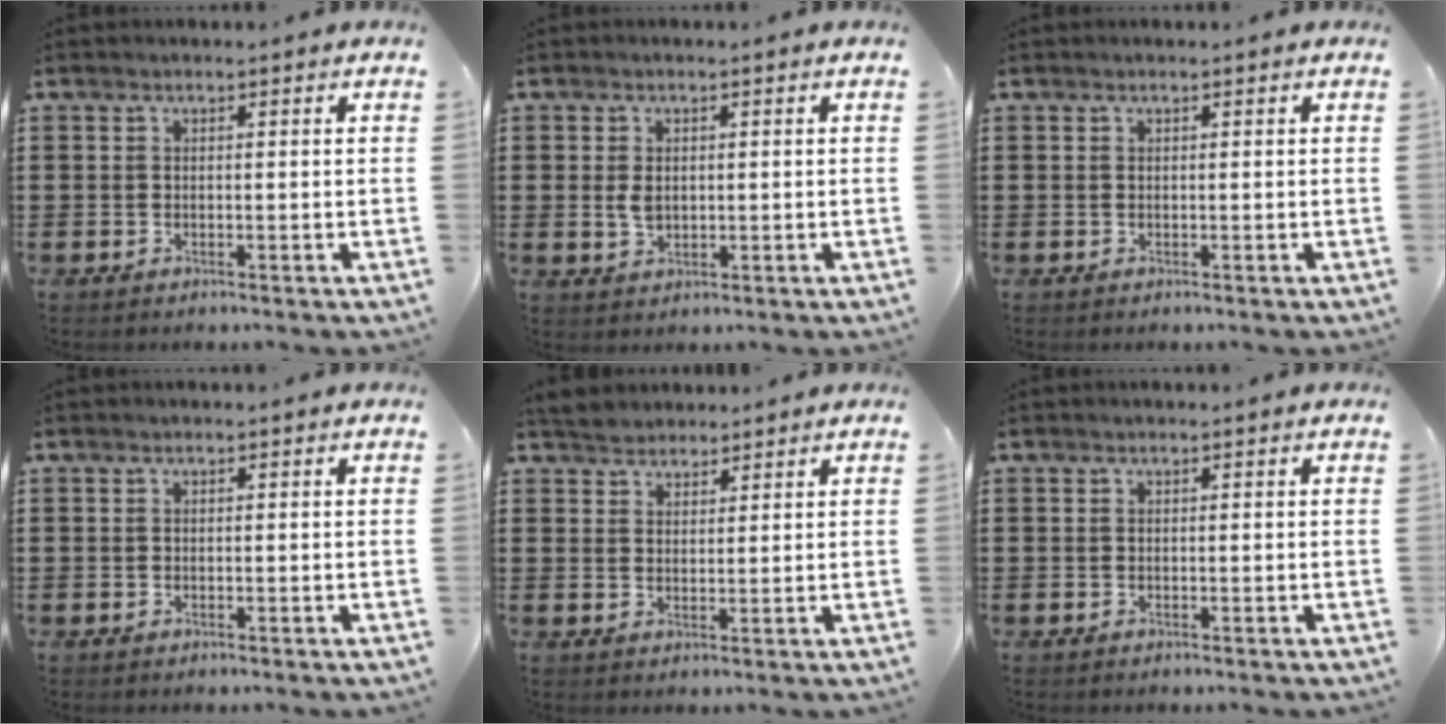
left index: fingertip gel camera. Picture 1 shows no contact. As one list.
[{"total": 2.4, "force": [0.2, 1.7, 1.8], "torque": [-0.045, 0.002, 0.001]}, {"total": 0.0}, {"total": 0.0}, {"total": 2.7, "force": [2.5, 1.0, -0.3], "torque": [-0.006, 0.005, 0.048]}, {"total": 0.0}]